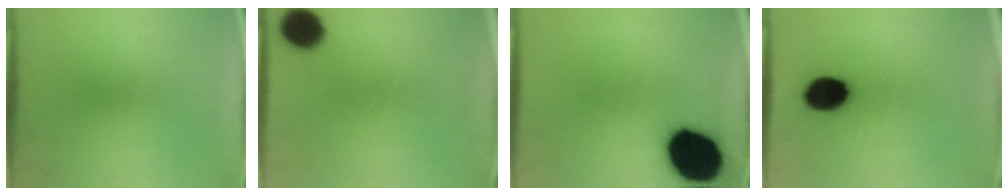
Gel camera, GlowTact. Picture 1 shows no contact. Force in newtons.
{"total": 10.1}
{"total": 17.7}
{"total": 10.8}